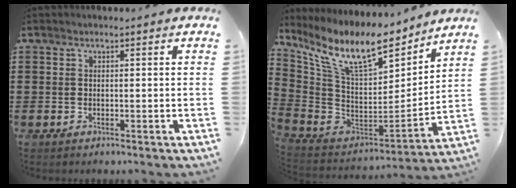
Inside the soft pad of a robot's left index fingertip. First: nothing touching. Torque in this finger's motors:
{"motor_torque": [2.14, 0.00, 1.05, 0.21]}